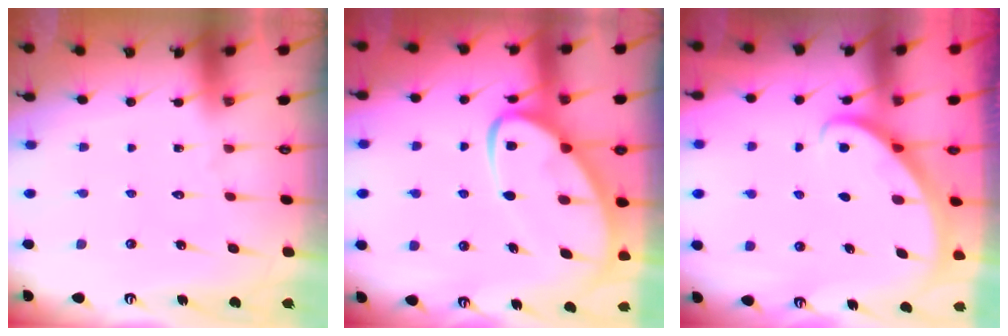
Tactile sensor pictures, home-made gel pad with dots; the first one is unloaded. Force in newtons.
{"total": 12.9, "press": 12.8, "slide": 1.3}
{"total": 2.7, "press": 2.7, "slide": 0.2}